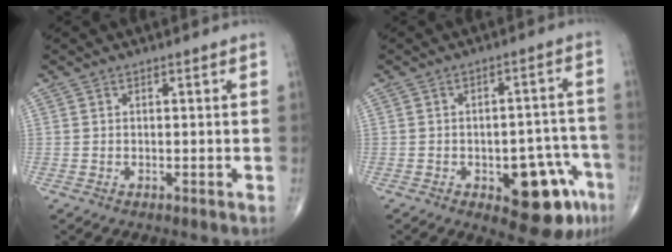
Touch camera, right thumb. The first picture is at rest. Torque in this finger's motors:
{"motor_torque": [2.92, 2.08, 1.16, -0.41, 0.09]}